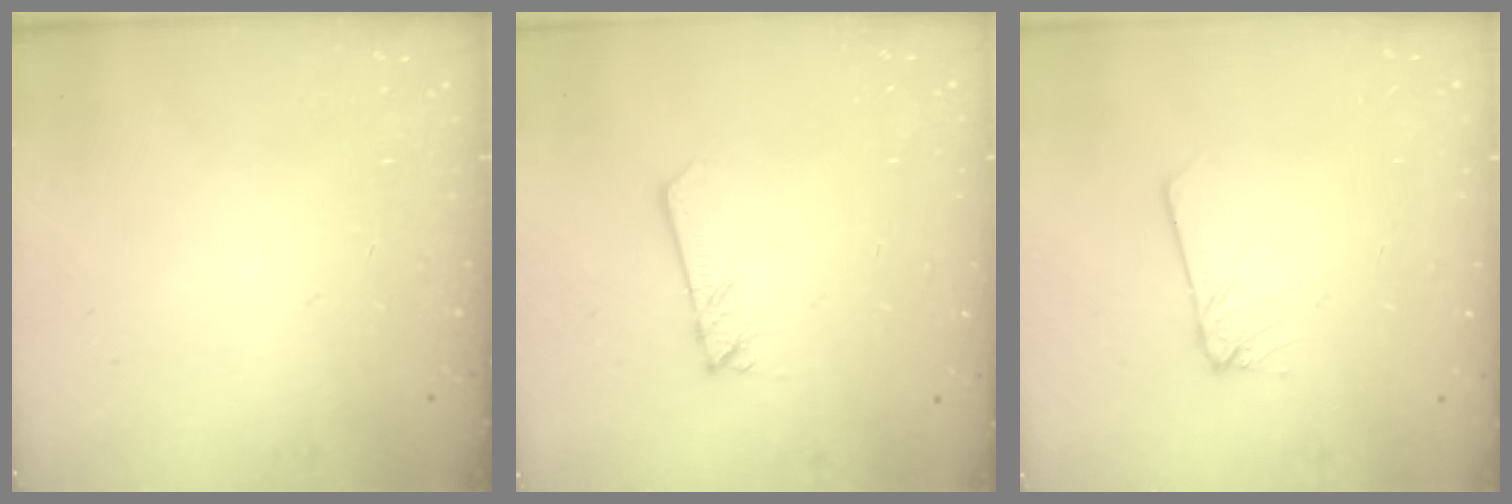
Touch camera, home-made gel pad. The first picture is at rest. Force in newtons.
{"total": 2.7, "press": 2.6, "slide": 0.3}
{"total": 3.0, "press": 3.0, "slide": 0.3}